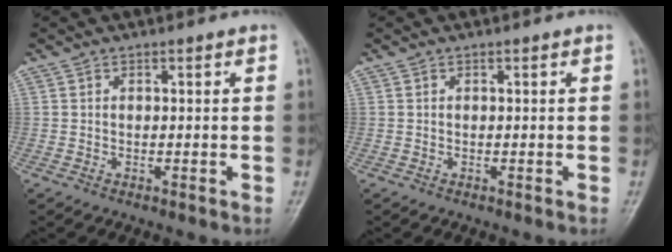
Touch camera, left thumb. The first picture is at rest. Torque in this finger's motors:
{"motor_torque": [0.00, 0.00, -0.04, -0.04, 0.00]}